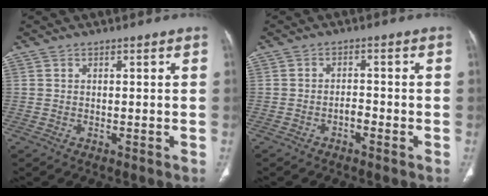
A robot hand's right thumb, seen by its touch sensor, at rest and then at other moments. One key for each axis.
{"total": 1.9, "fx": -1.1, "fy": 0.8, "fz": 1.3, "tx": -0.017, "ty": 0.012, "tz": -0.021}